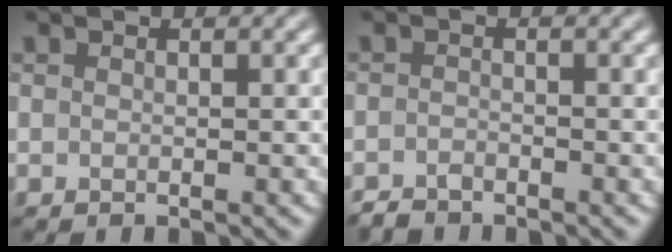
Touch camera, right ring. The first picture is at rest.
{"total": 1.4, "force": [-1.3, 0.4, 0.1], "torque": [-0.004, 0.004, -0.030]}